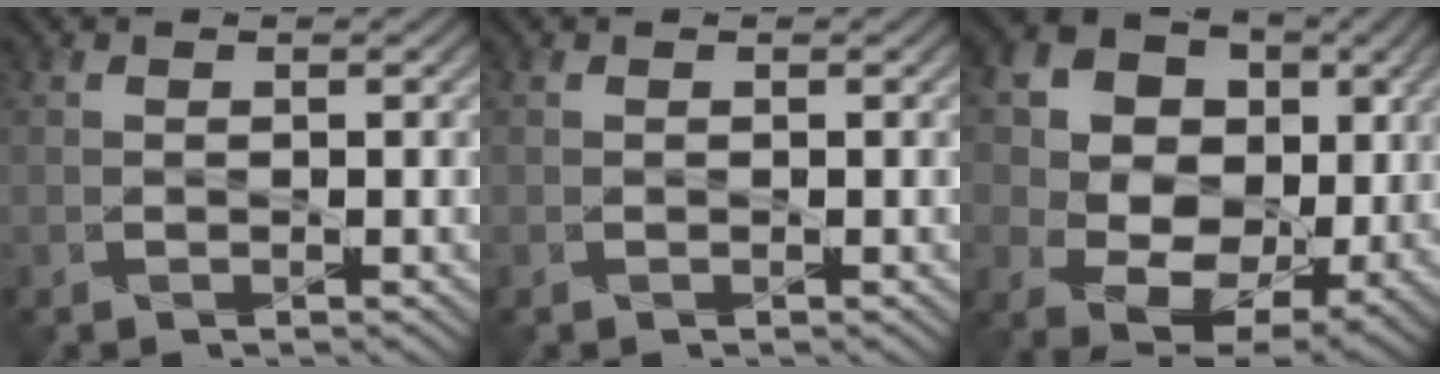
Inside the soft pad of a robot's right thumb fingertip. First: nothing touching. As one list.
[{"total": 0.0}, {"total": 11.8, "force": [2.0, 9.5, 6.7], "torque": [-0.155, 0.002, 0.037]}]